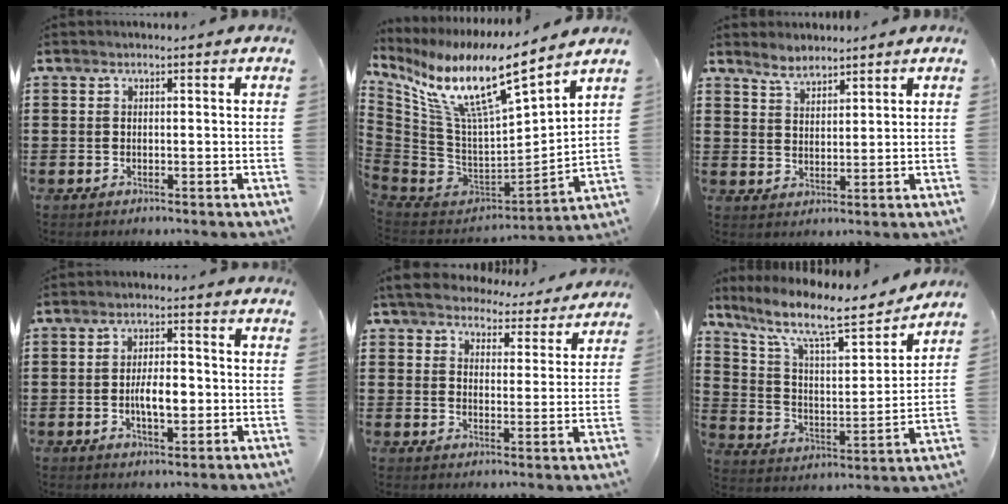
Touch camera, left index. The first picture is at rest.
{"total": 12.8, "force": [8.0, 2.5, 9.7], "torque": [-0.210, -0.059, 0.129]}
{"total": 3.4, "force": [3.2, 1.0, 0.8], "torque": [-0.026, -0.003, 0.061]}
{"total": 5.4, "force": [-0.8, 2.4, 4.8], "torque": [-0.085, 0.002, -0.019]}
{"total": 5.7, "force": [5.3, 1.6, 1.2], "torque": [-0.049, -0.021, 0.096]}
{"total": 11.7, "force": [9.3, 2.2, 6.8], "torque": [-0.152, -0.059, 0.153]}